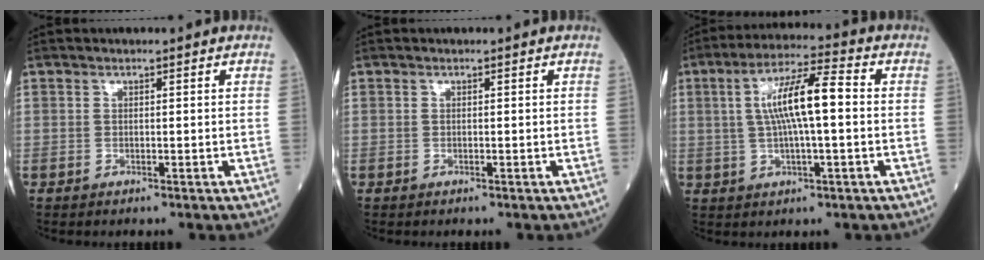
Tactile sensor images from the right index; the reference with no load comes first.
{"total": 0.0}
{"total": 10.2, "force": [0.8, 1.4, 10.0], "torque": [-0.187, 0.019, 0.012]}